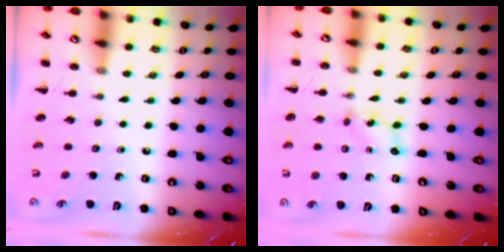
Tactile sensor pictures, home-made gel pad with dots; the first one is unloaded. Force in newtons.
{"total": 2.7, "press": 2.6, "slide": 0.8}